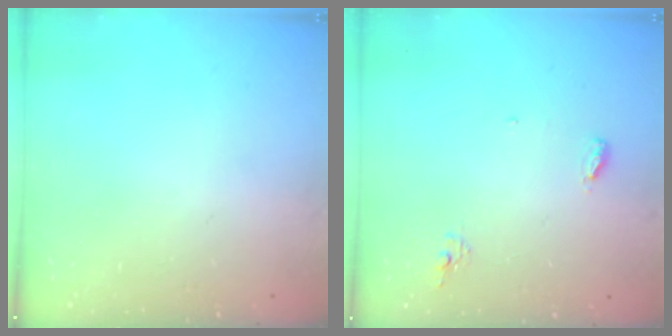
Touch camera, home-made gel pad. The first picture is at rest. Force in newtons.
{"total": 4.8, "press": 4.8, "slide": 0.3}